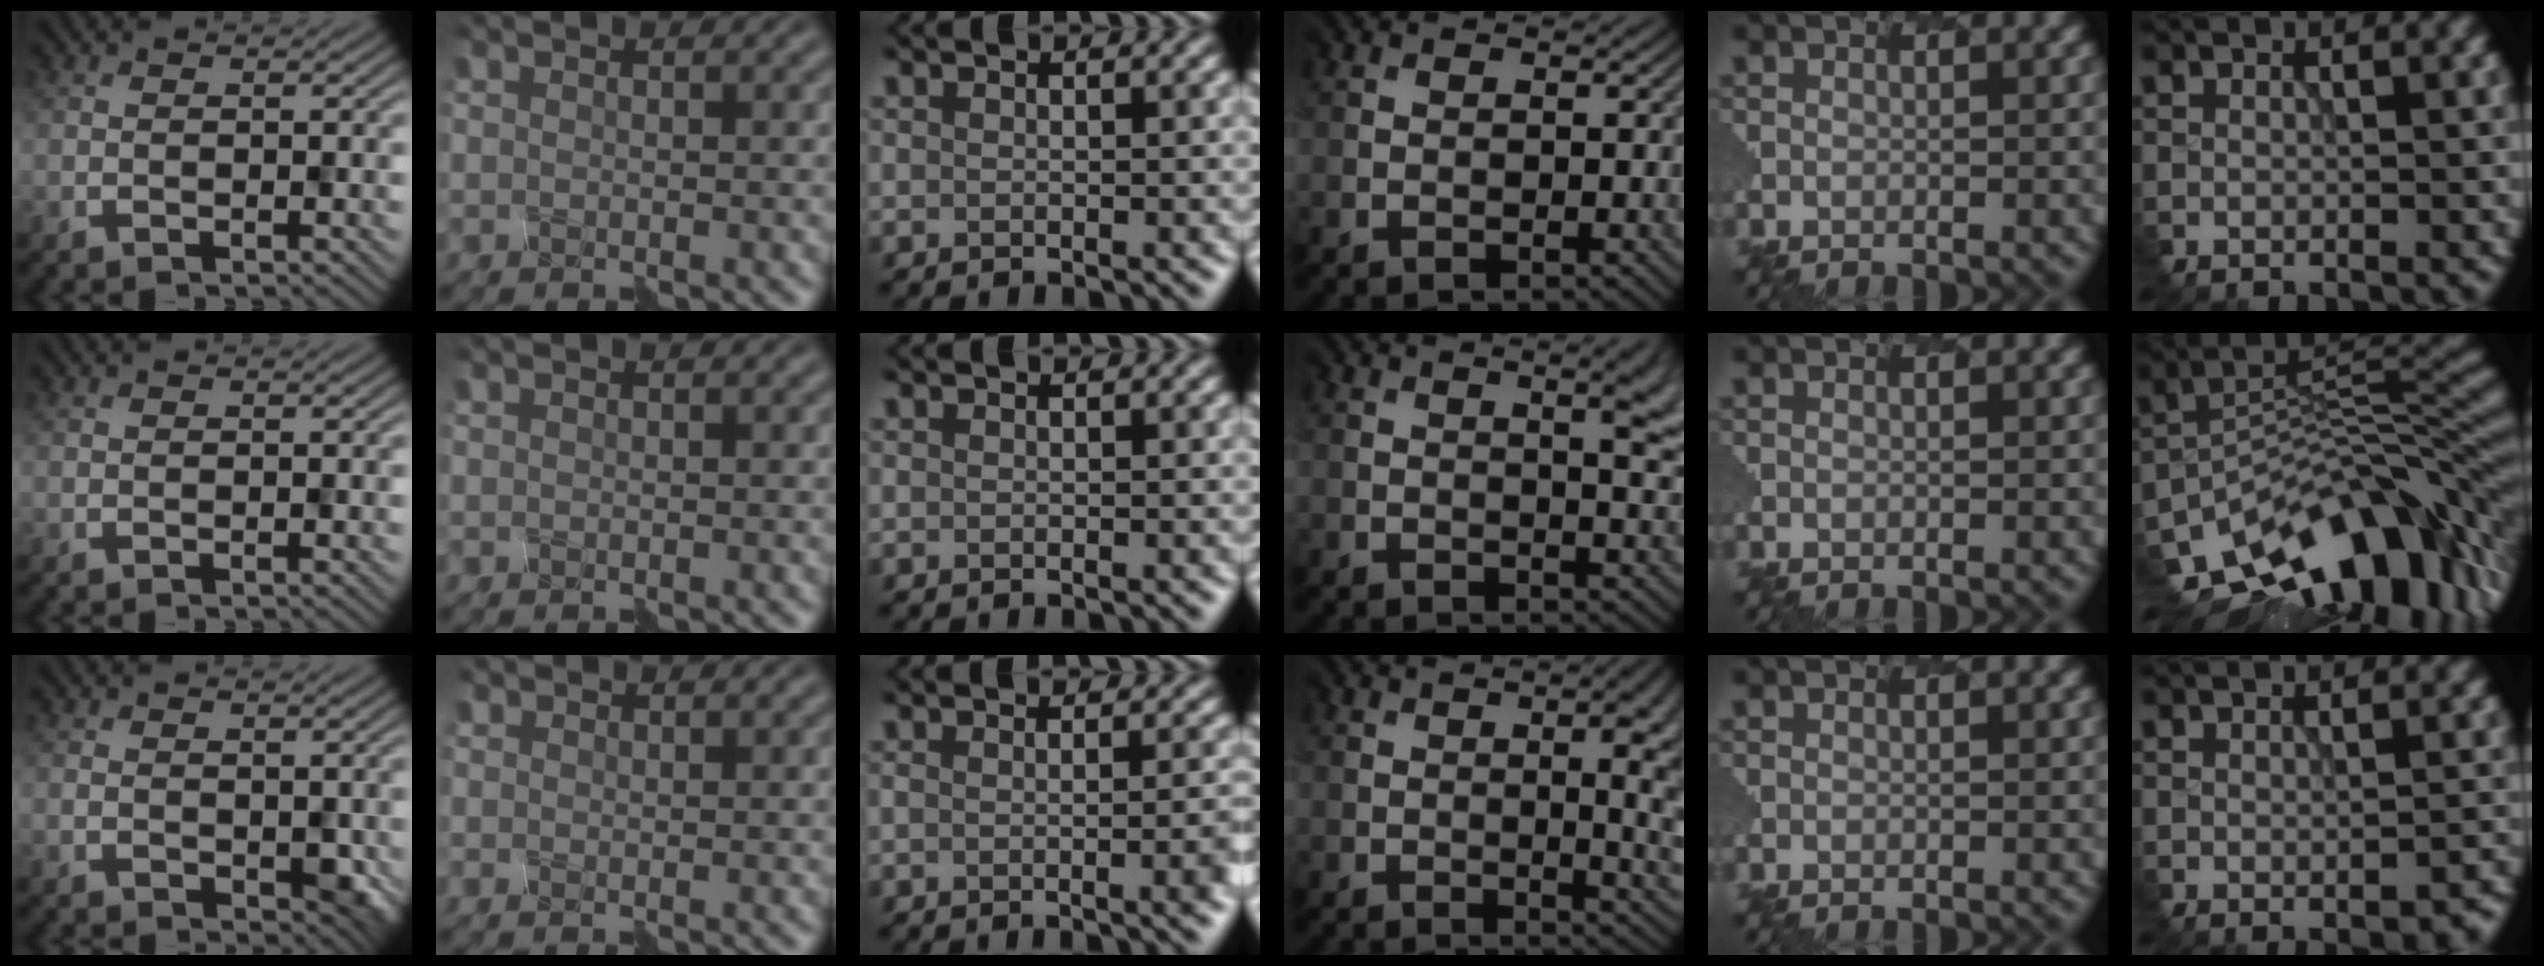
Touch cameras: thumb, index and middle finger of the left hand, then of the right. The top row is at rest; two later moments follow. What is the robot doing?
{"motion": "disassemble", "object": "spray bottle"}